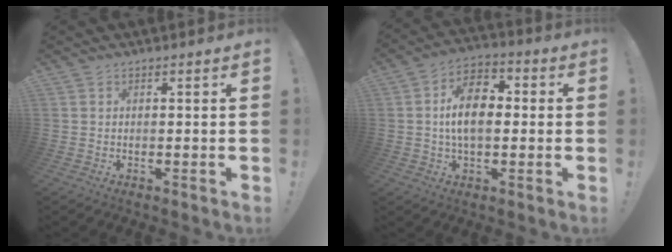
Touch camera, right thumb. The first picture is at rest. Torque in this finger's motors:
{"motor_torque": [-0.18, 0.73, 1.16, -0.17, 0.11]}